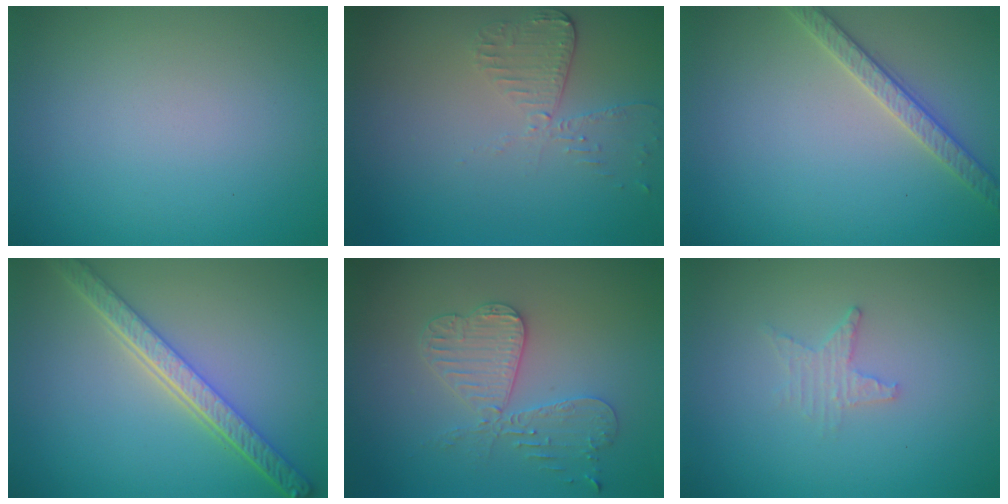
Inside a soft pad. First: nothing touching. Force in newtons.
{"total": 2.5, "press": 2.3, "slide": 1.2}
{"total": 2.6, "press": 2.5, "slide": 0.5}
{"total": 5.4, "press": 4.2, "slide": 3.4}
{"total": 3.7, "press": 3.6, "slide": 1.0}
{"total": 1.5, "press": 1.4, "slide": 0.3}